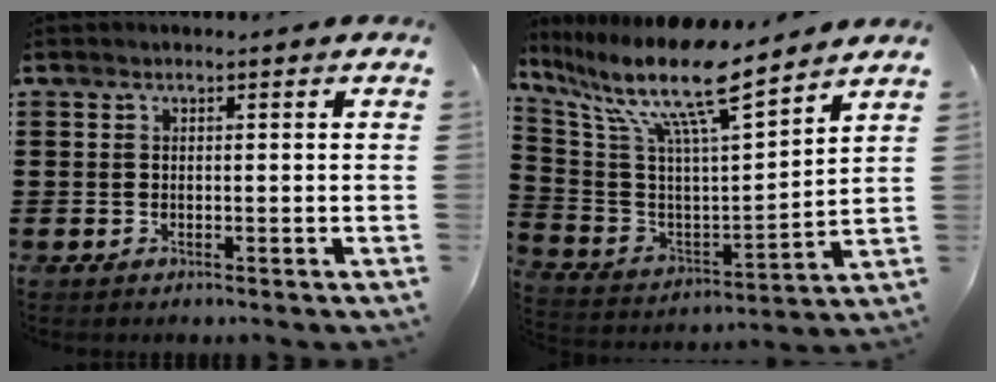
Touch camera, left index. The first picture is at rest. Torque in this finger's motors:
{"motor_torque": [2.14, 0.00, 1.05, 0.21]}